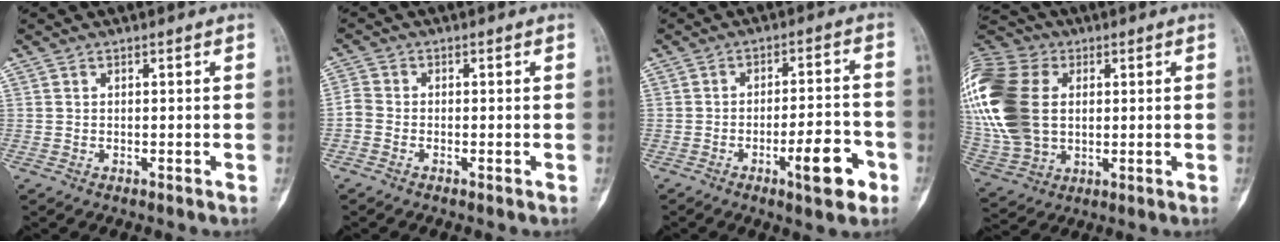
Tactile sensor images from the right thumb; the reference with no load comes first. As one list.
[{"total": 2.2, "force": [-1.1, 1.6, 1.2], "torque": [-0.024, 0.005, -0.033]}, {"total": 9.4, "force": [-4.3, 2.6, 7.9], "torque": [-0.104, 0.025, -0.061]}, {"total": 24.7, "force": [4.0, 17.4, 17.1], "torque": [-0.396, 0.014, 0.082]}]